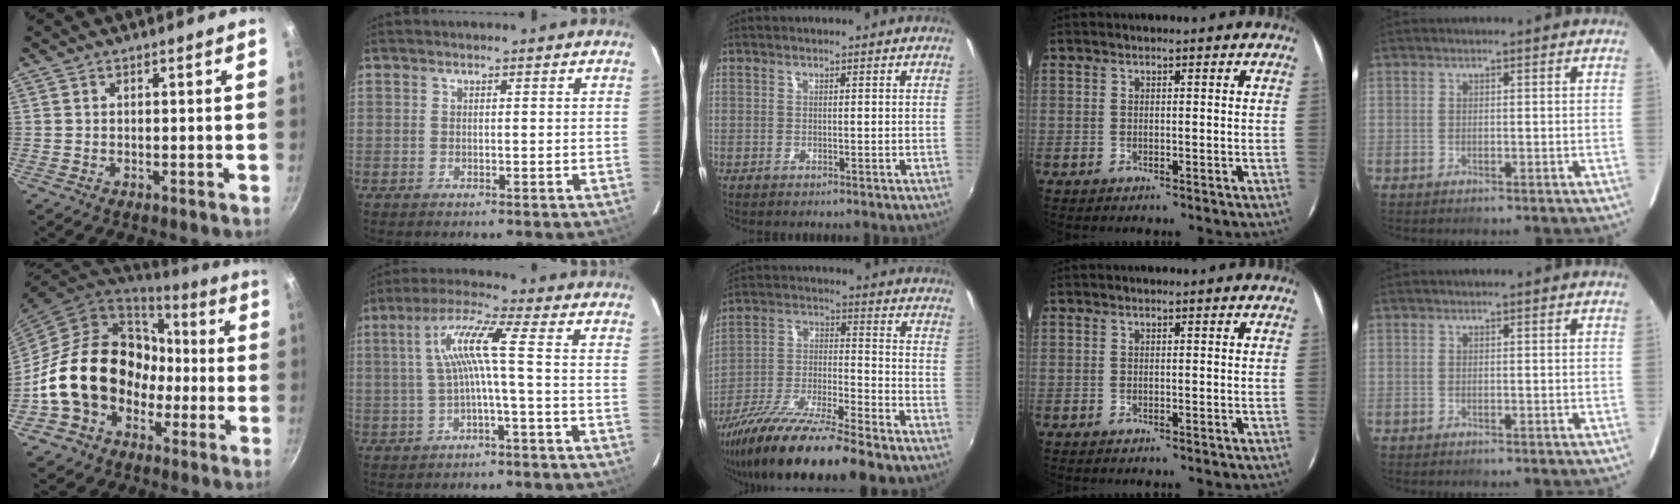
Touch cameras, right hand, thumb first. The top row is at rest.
{"thumb": {"total": 19.6, "force": [-3.4, 15.7, 11.3], "torque": [-0.155, 0.064, -0.043]}, "index": {"total": 7.6, "force": [-0.8, -0.7, 7.5], "torque": [-0.157, 0.010, -0.005]}, "middle": {"total": 17.6, "force": [-13.3, 1.5, 11.4], "torque": [-0.218, -0.040, -0.237]}}